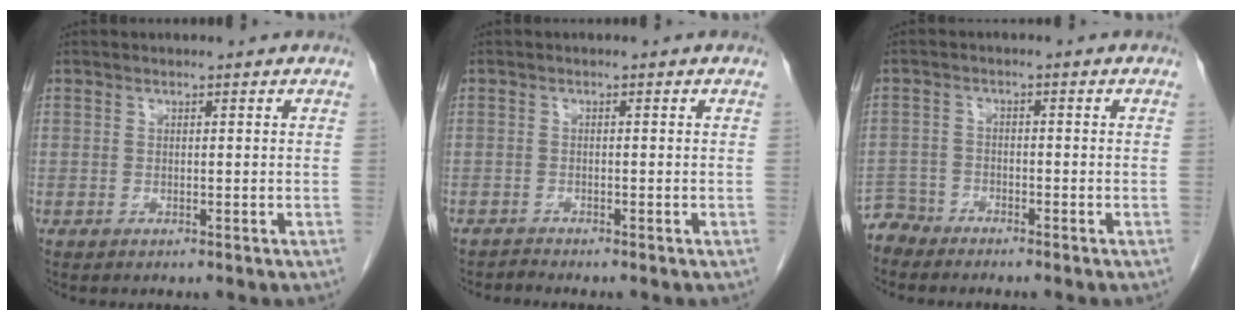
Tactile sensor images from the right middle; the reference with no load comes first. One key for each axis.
{"total": 0.9, "fx": -0.8, "fy": -0.2, "fz": -0.4, "tx": 0.001, "ty": -0.008, "tz": -0.015}
{"total": 3.3, "fx": -3.0, "fy": 0.6, "fz": -1.0, "tx": 0.020, "ty": -0.007, "tz": -0.062}